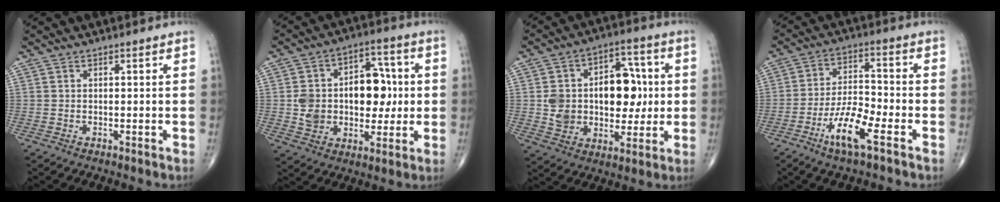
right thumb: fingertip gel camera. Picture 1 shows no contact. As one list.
[{"total": 16.4, "force": [0.7, 11.4, 11.9], "torque": [-0.140, 0.030, 0.021]}, {"total": 17.6, "force": [1.2, 12.1, 12.7], "torque": [-0.149, 0.023, 0.029]}, {"total": 9.9, "force": [-5.3, 2.4, 8.0], "torque": [-0.159, 0.027, -0.098]}]